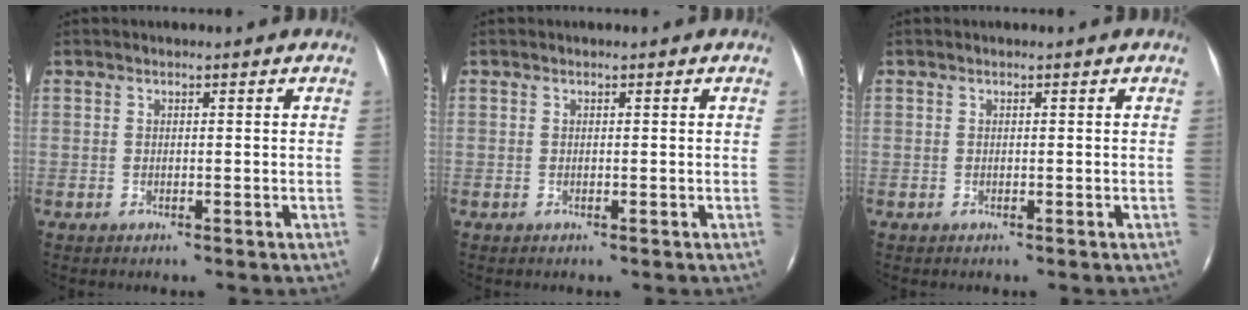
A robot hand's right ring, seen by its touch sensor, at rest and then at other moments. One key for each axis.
{"total": 0.0}
{"total": 0.0}